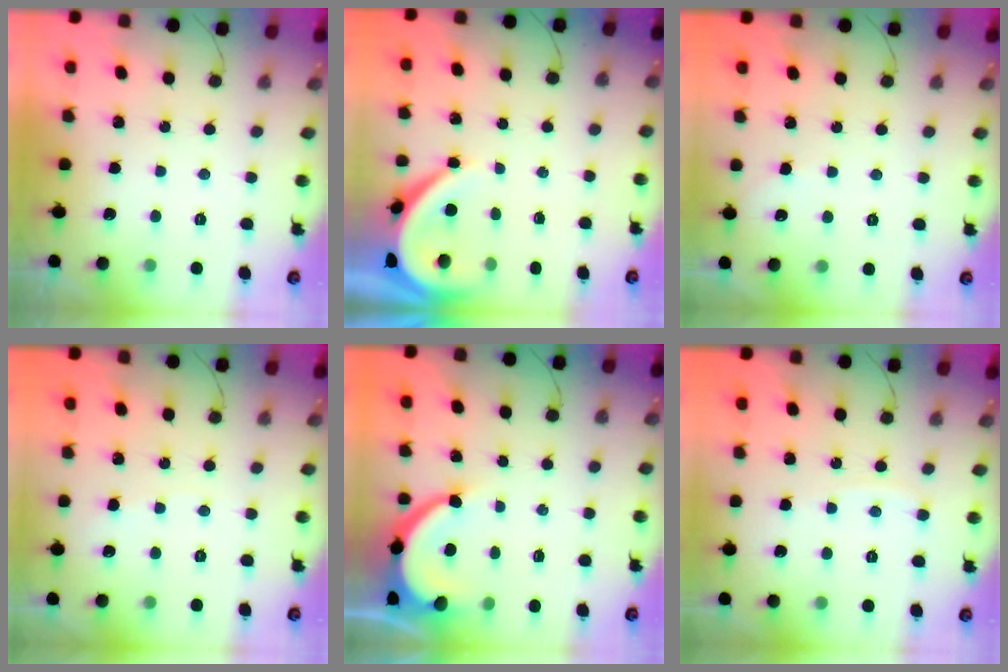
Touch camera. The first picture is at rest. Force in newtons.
{"total": 6.8, "press": 6.8, "slide": 0.6}
{"total": 1.3, "press": 1.3, "slide": 0.2}
{"total": 2.0, "press": 2.0, "slide": 0.3}
{"total": 8.1, "press": 8.0, "slide": 0.8}
{"total": 3.4, "press": 3.4, "slide": 0.1}